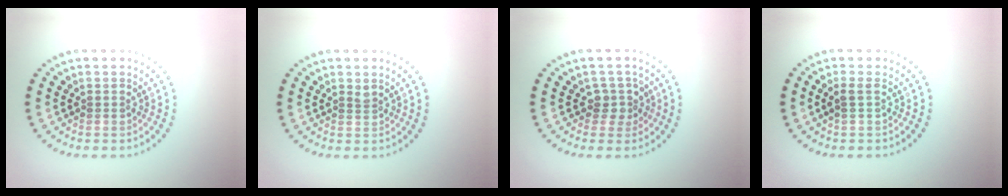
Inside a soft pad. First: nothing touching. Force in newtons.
{"total": 0.6, "press": 0.5, "slide": 0.4}
{"total": 1.9, "press": 1.5, "slide": 1.2}
{"total": 1.0, "press": 0.9, "slide": 0.5}